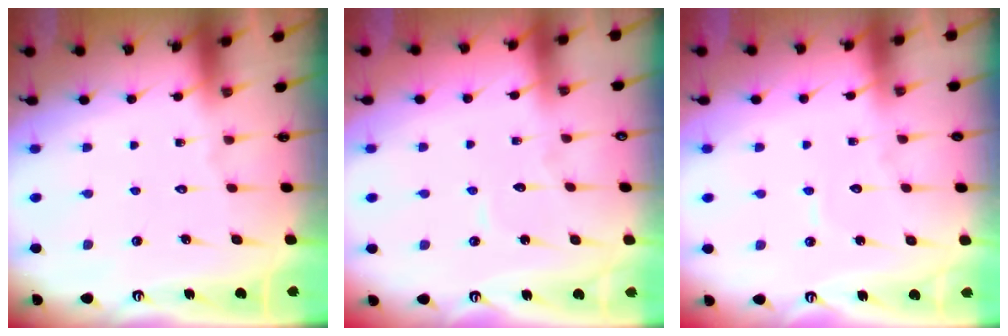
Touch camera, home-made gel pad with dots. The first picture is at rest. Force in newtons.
{"total": 3.8, "press": 3.8, "slide": 0.1}
{"total": 3.9, "press": 3.9, "slide": 0.2}